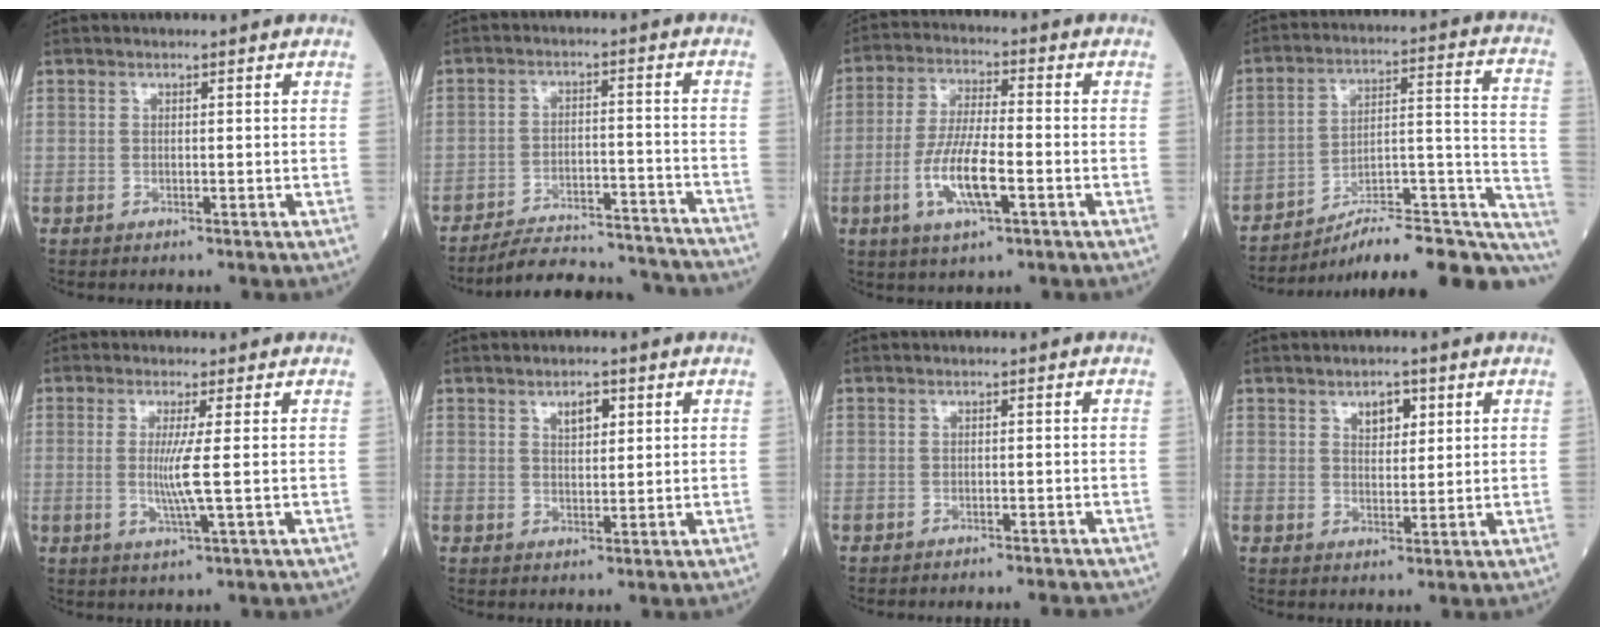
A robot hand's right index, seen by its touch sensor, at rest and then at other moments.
{"total": 16.8, "force": [-16.3, 1.8, 3.6], "torque": [-0.054, 0.007, -0.218]}
{"total": 9.3, "force": [-3.0, 1.8, 8.6], "torque": [-0.176, -0.005, -0.055]}
{"total": 22.1, "force": [-18.4, 4.3, 11.4], "torque": [-0.081, 0.054, -0.256]}
{"total": 4.7, "force": [0.0, -1.1, 4.5], "torque": [-0.099, -0.014, 0.001]}
{"total": 2.8, "force": [1.5, 1.2, 2.0], "torque": [-0.036, 0.001, 0.030]}
{"total": 4.1, "force": [-4.0, 0.2, 0.9], "torque": [-0.008, -0.011, -0.044]}
{"total": 3.4, "force": [1.9, 1.7, 2.2], "torque": [-0.034, 0.002, 0.033]}